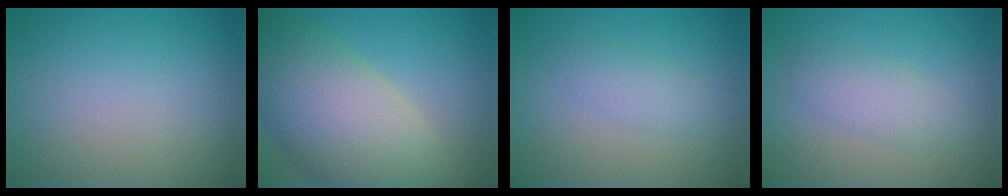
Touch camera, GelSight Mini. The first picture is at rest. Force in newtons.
{"total": 11.0, "press": 11.0, "slide": 0.8}
{"total": 1.9, "press": 1.9, "slide": 0.1}
{"total": 2.4, "press": 2.4, "slide": 0.1}